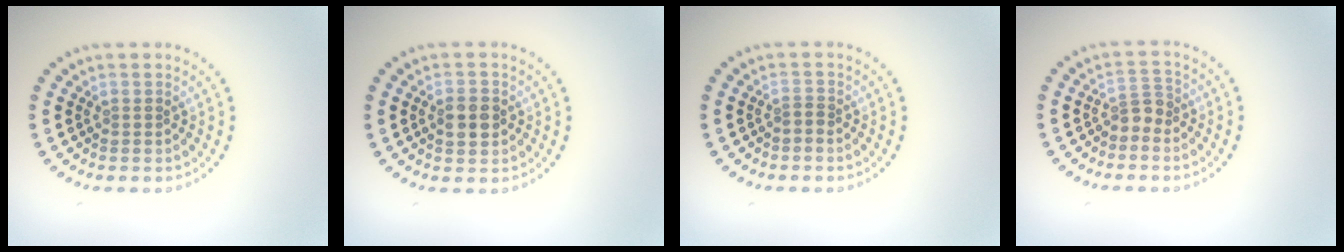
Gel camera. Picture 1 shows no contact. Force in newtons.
{"total": 3.0, "press": 3.0, "slide": 0.2}
{"total": 0.6, "press": 0.4, "slide": 0.5}
{"total": 1.9, "press": 1.3, "slide": 1.3}